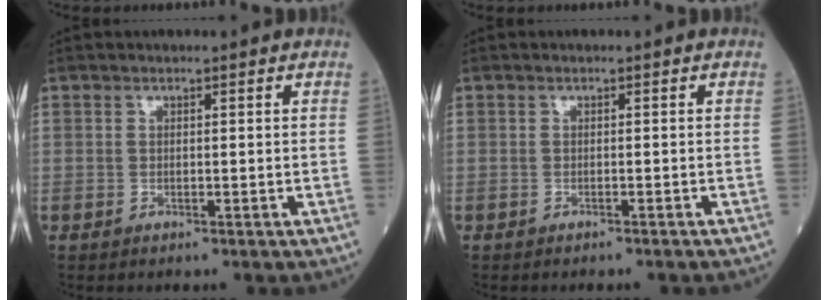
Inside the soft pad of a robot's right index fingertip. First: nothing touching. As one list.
[{"total": 1.3, "force": [-1.2, -0.1, 0.5], "torque": [-0.010, 0.001, -0.014]}]